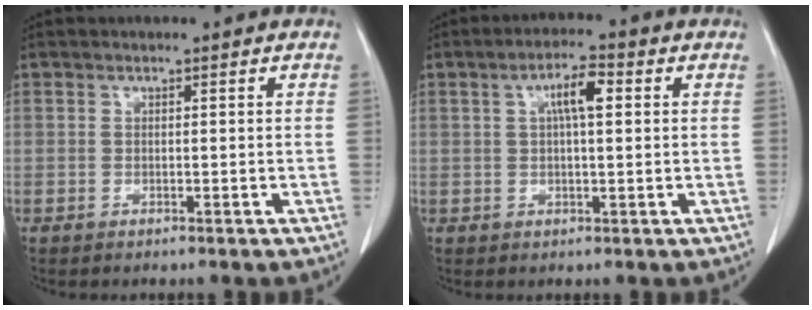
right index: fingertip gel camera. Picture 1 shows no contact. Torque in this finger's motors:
{"motor_torque": [0.66, 0.04, 0.24, 0.08]}